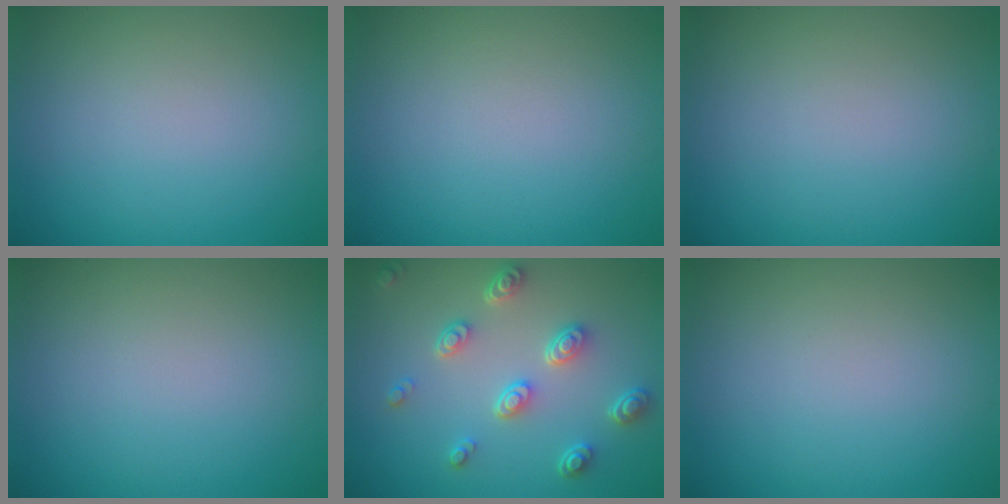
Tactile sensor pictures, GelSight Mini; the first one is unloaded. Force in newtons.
{"total": 0.0}
{"total": 0.0}
{"total": 0.0}
{"total": 4.4, "press": 3.4, "slide": 2.9}
{"total": 0.0}